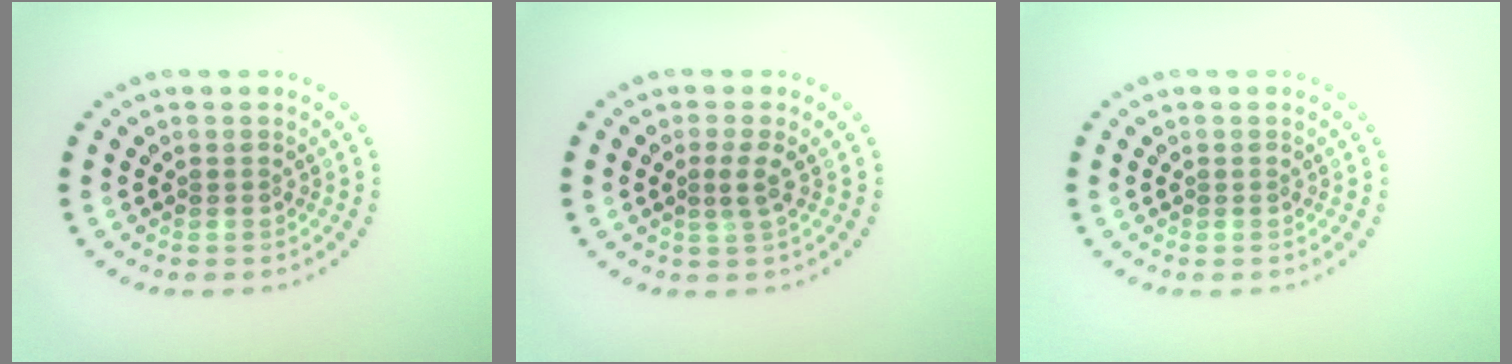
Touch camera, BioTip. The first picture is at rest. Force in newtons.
{"total": 1.5, "press": 1.2, "slide": 0.9}
{"total": 0.0}